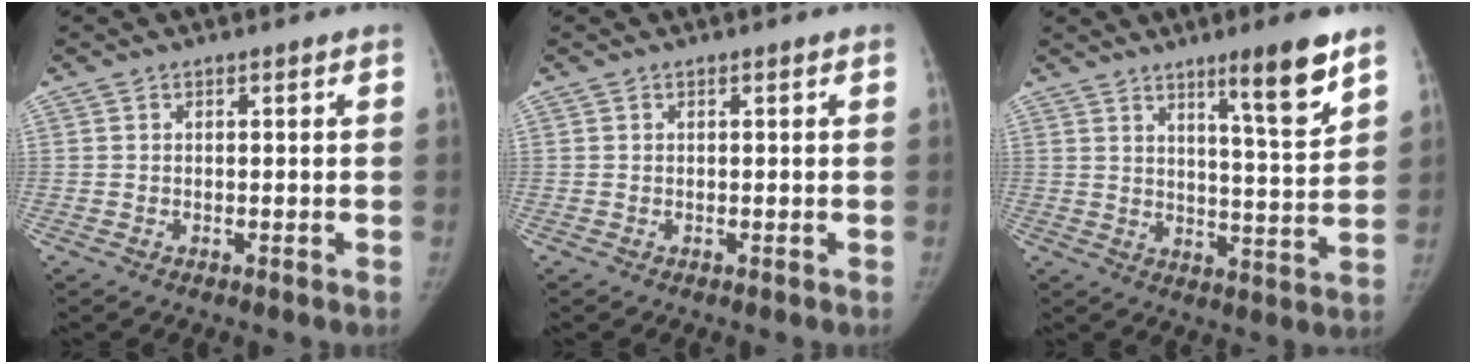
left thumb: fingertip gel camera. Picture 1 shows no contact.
{"total": 0.0}
{"total": 11.0, "force": [7.0, 1.0, 8.4], "torque": [-0.114, -0.049, 0.107]}